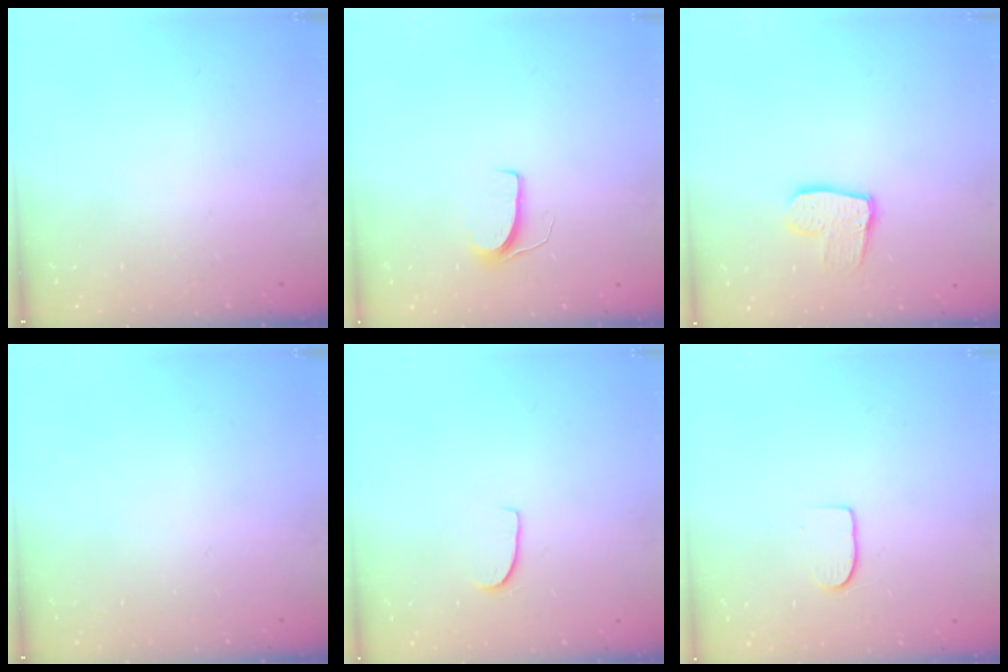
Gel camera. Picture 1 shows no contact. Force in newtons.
{"total": 6.2, "press": 6.2, "slide": 0.5}
{"total": 10.1, "press": 10.0, "slide": 0.8}
{"total": 0.0}
{"total": 5.1, "press": 5.1, "slide": 0.4}
{"total": 6.6, "press": 6.6, "slide": 0.7}